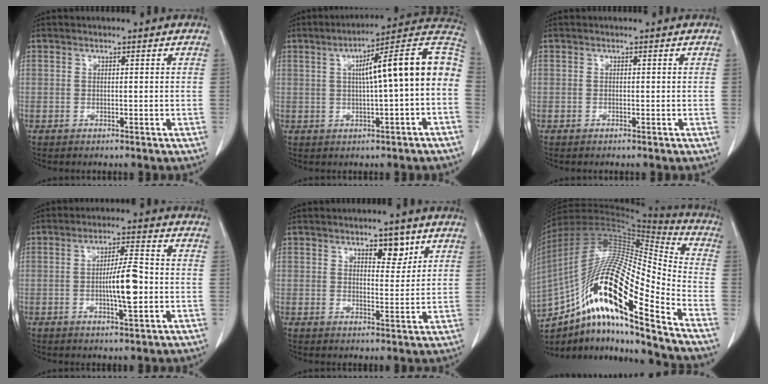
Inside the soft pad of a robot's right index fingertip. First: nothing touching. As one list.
[{"total": 14.6, "force": [0.9, 0.9, 14.5], "torque": [-0.201, 0.043, 0.008]}, {"total": 0.0}, {"total": 7.1, "force": [-1.1, 1.0, 6.9], "torque": [-0.118, 0.003, -0.017]}, {"total": 4.2, "force": [2.5, 1.8, 2.8], "torque": [-0.034, -0.004, 0.037]}, {"total": 24.9, "force": [-14.2, 2.8, 20.2], "torque": [-0.381, -0.008, -0.255]}]